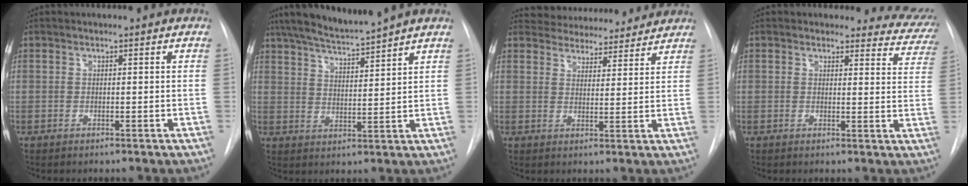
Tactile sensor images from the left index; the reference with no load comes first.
{"total": 9.2, "force": [8.3, -0.7, 4.0], "torque": [-0.067, 0.005, 0.141]}
{"total": 12.3, "force": [11.7, 3.4, 2.1], "torque": [-0.017, 0.011, 0.151]}
{"total": 9.3, "force": [8.7, 3.2, -0.3], "torque": [0.053, -0.044, 0.052]}